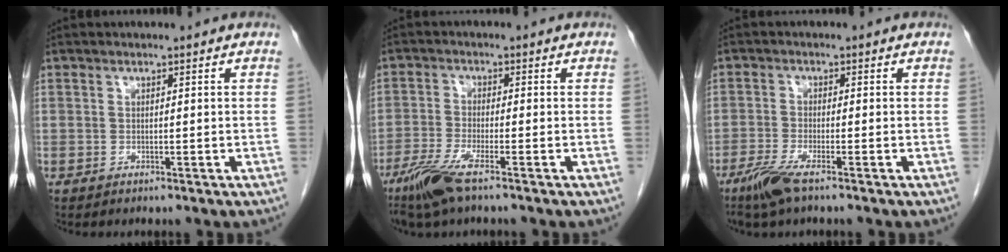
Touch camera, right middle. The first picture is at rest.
{"total": 6.2, "force": [-4.2, 0.5, 4.5], "torque": [-0.102, -0.015, -0.083]}
{"total": 4.5, "force": [-3.1, 0.5, 3.1], "torque": [-0.073, -0.011, -0.063]}